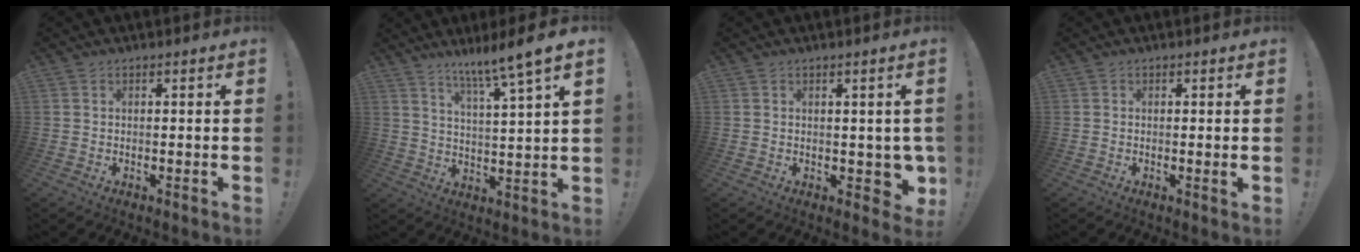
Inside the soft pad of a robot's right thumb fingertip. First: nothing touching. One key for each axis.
{"total": 9.6, "fx": 7.2, "fy": -1.2, "fz": 6.3, "tx": -0.107, "ty": -0.055, "tz": 0.111}
{"total": 5.1, "fx": -0.2, "fy": 3.7, "fz": 3.5, "tx": -0.029, "ty": 0.004, "tz": 0.005}
{"total": 1.4, "fx": 0.2, "fy": -0.2, "fz": 1.4, "tx": -0.014, "ty": -0.005, "tz": 0.001}